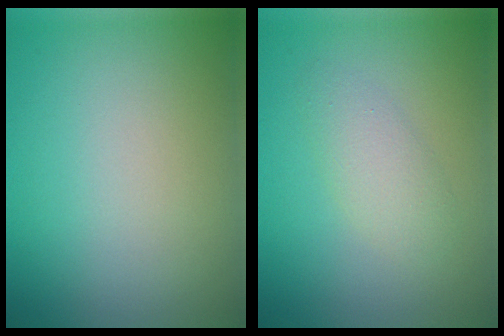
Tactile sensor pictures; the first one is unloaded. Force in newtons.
{"total": 2.2, "press": 2.2, "slide": 0.1}